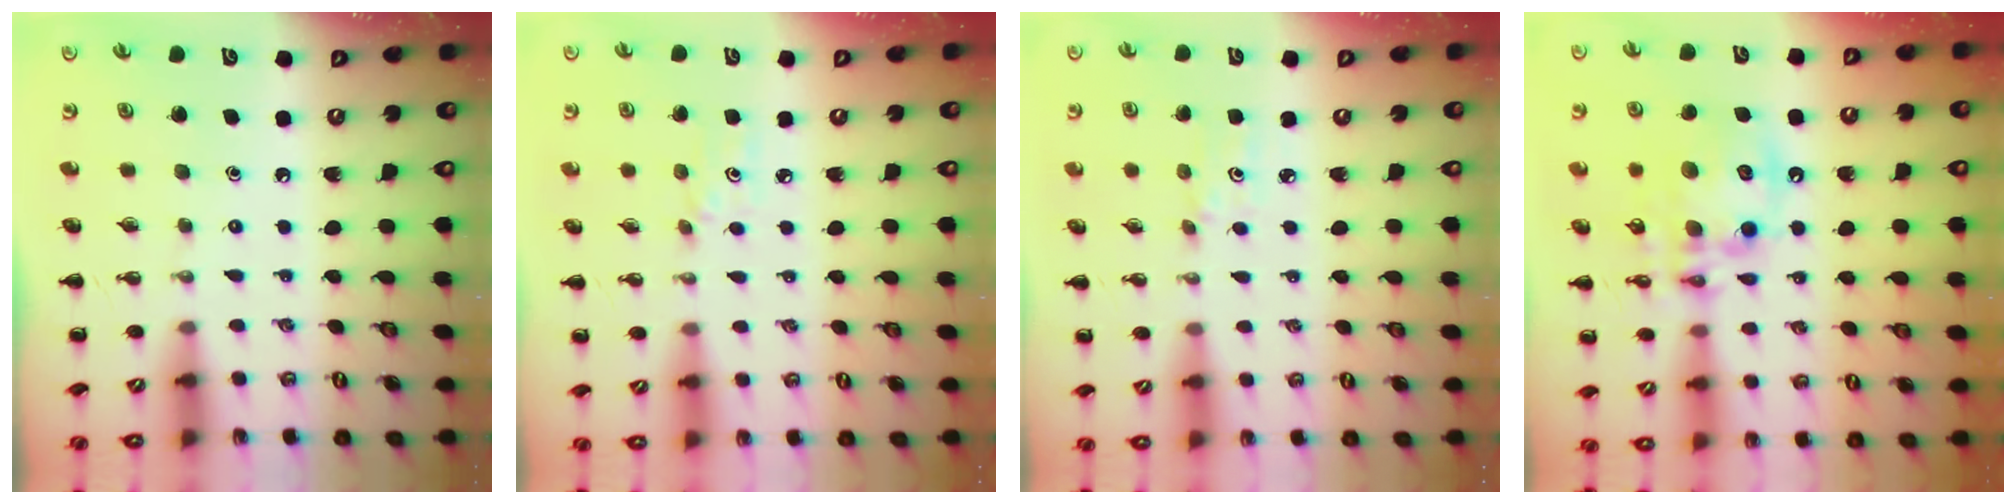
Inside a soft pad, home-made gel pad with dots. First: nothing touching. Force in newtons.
{"total": 3.0, "press": 2.8, "slide": 1.1}
{"total": 3.4, "press": 3.3, "slide": 1.1}
{"total": 14.3, "press": 14.0, "slide": 3.2}